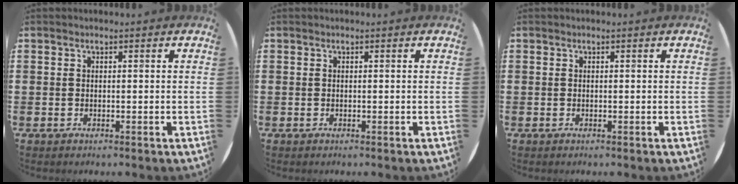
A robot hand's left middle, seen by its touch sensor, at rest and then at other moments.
{"total": 0.0}
{"total": 0.0}